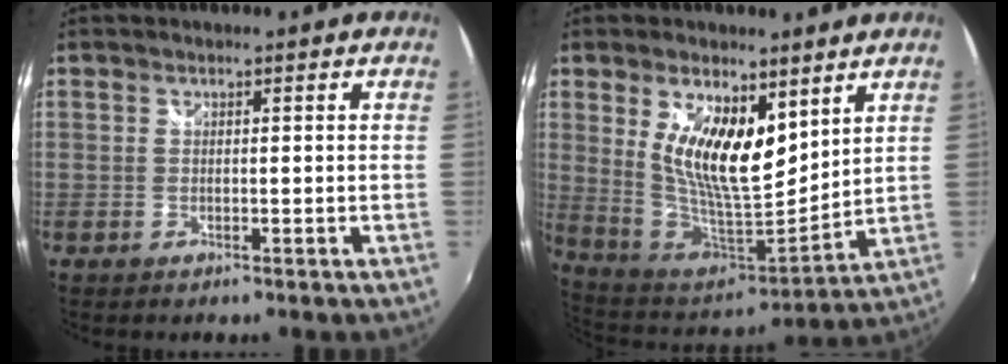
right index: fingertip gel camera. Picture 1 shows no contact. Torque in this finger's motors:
{"motor_torque": [0.90, 0.57, 0.89, 0.21]}